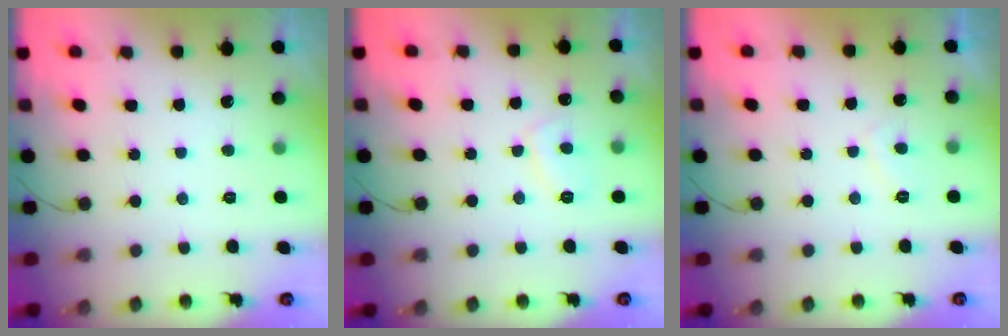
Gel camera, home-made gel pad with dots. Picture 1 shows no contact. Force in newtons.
{"total": 4.2, "press": 4.2, "slide": 0.5}
{"total": 1.8, "press": 1.6, "slide": 0.8}